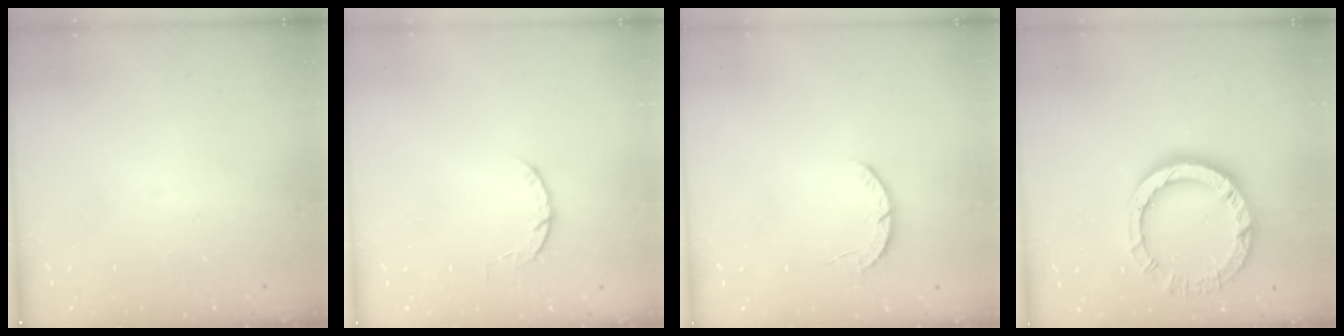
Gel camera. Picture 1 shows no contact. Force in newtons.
{"total": 4.1, "press": 4.1, "slide": 0.6}
{"total": 3.9, "press": 3.9, "slide": 0.4}
{"total": 13.3, "press": 13.2, "slide": 1.4}